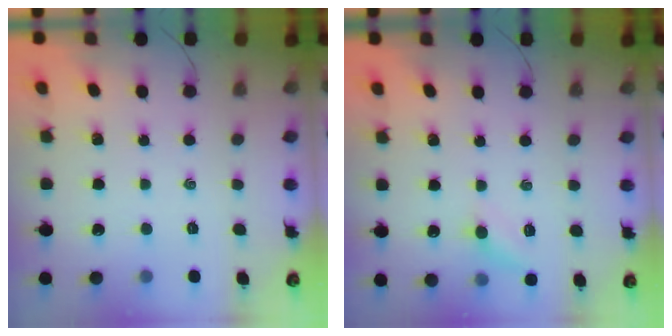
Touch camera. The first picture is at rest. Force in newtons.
{"total": 6.5, "press": 6.2, "slide": 2.0}